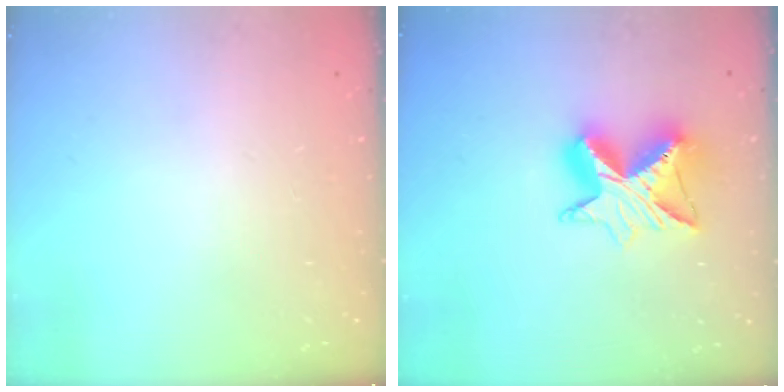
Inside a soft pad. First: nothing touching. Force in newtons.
{"total": 11.4, "press": 11.3, "slide": 1.0}